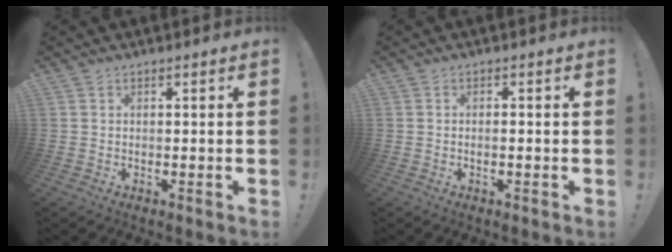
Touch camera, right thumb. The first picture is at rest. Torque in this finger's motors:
{"motor_torque": [-0.24, -0.11, -0.03, 0.14, 0.08]}